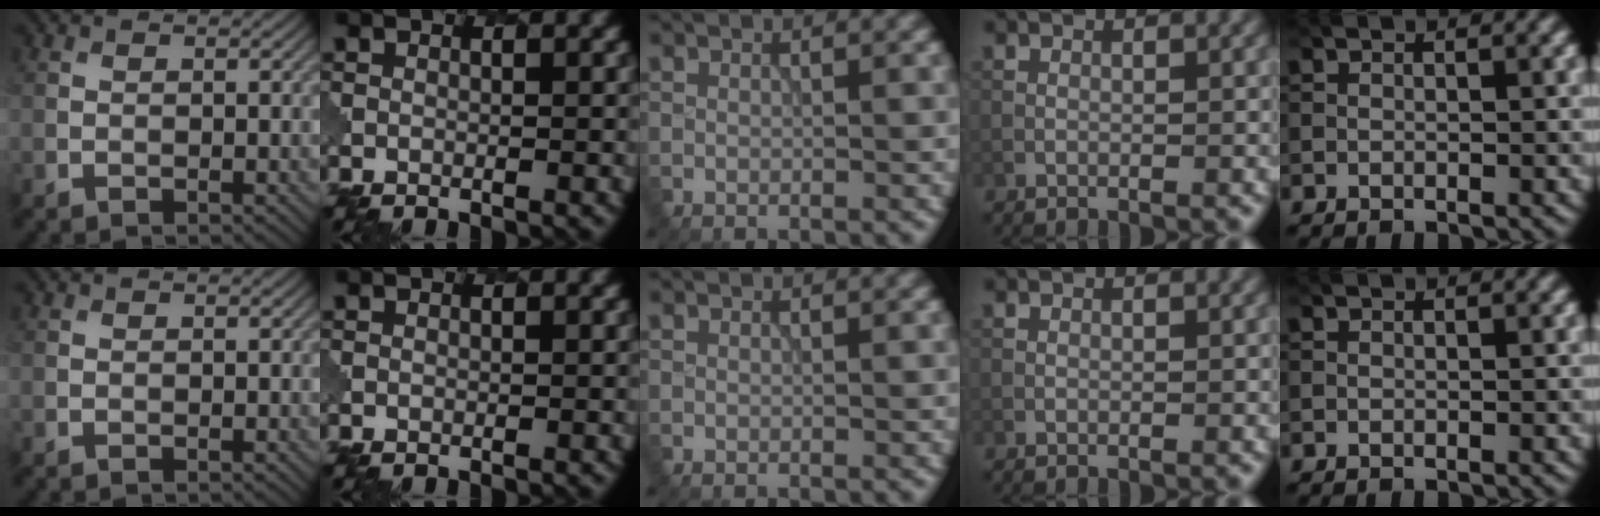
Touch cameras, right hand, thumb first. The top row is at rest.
{}